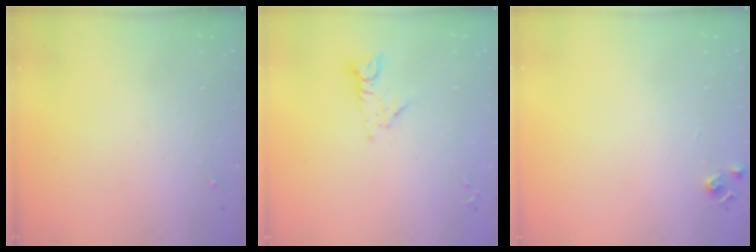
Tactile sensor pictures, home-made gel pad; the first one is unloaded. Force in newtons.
{"total": 8.4, "press": 8.4, "slide": 0.9}
{"total": 5.2, "press": 5.2, "slide": 0.7}